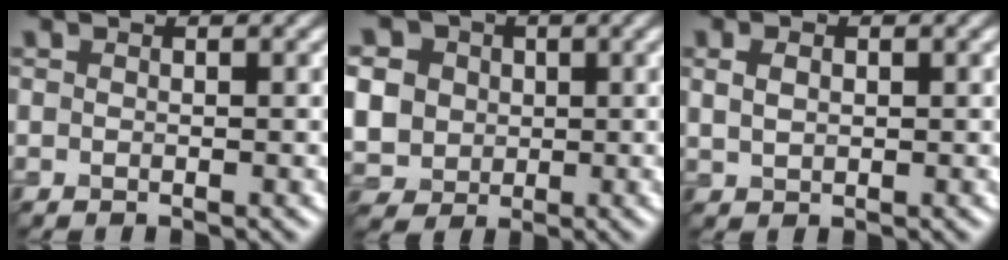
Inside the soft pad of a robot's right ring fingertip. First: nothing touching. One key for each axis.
{"total": 9.6, "fx": 2.0, "fy": 8.4, "fz": 4.3, "tx": -0.109, "ty": 0.019, "tz": 0.021}
{"total": 1.7, "fx": 0.5, "fy": 1.2, "fz": 1.2, "tx": -0.026, "ty": 0.000, "tz": 0.013}